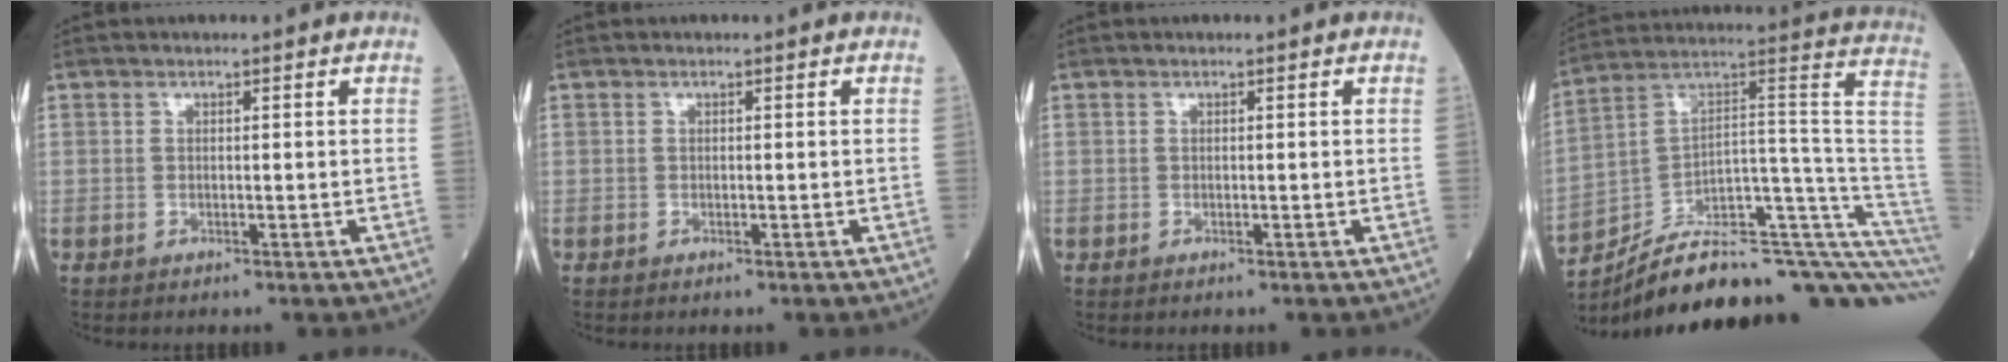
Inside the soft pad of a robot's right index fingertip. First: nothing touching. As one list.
[{"total": 0.0}, {"total": 0.0}, {"total": 27.4, "force": [-22.2, 3.0, 15.8], "torque": [-0.127, 0.046, -0.321]}]